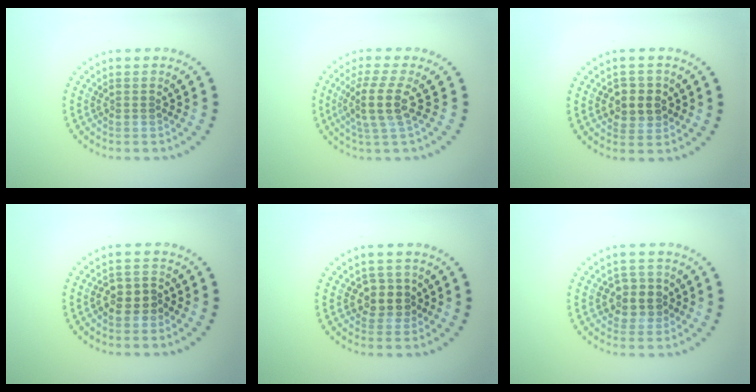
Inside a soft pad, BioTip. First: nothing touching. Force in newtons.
{"total": 3.4, "press": 2.8, "slide": 2.1}
{"total": 2.7, "press": 2.6, "slide": 0.7}
{"total": 2.6, "press": 2.4, "slide": 1.0}
{"total": 2.7, "press": 2.5, "slide": 1.0}
{"total": 2.8, "press": 2.6, "slide": 0.8}